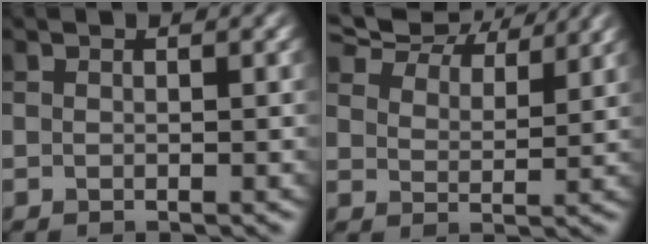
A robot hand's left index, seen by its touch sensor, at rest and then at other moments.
{"total": 10.3, "force": [8.6, 3.9, 4.1], "torque": [-0.096, 0.000, 0.144]}